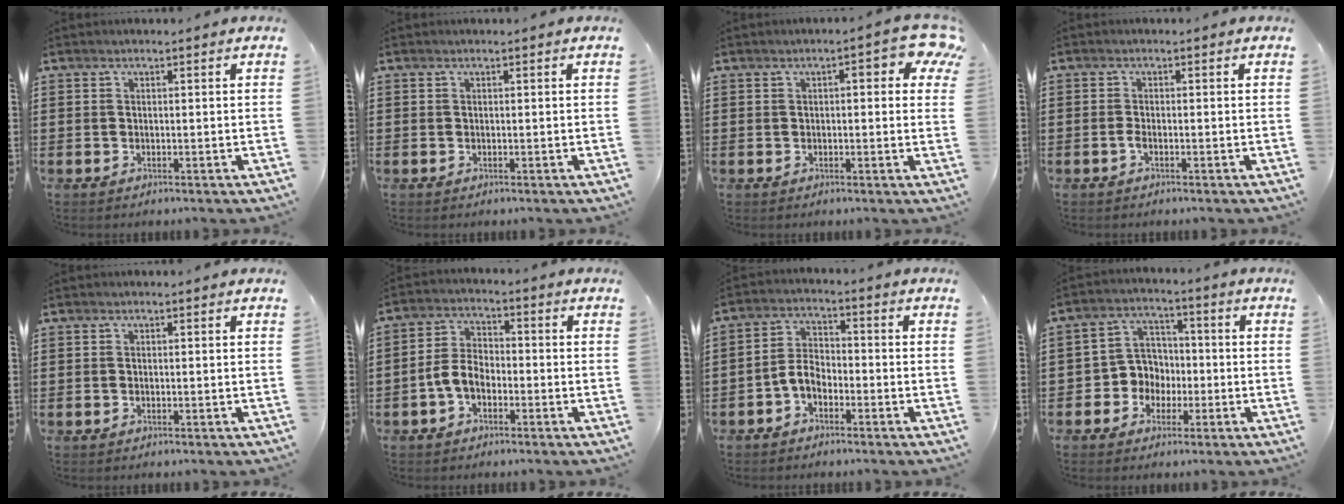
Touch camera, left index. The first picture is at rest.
{"total": 0.0}
{"total": 4.5, "force": [1.6, 1.2, 4.1], "torque": [-0.059, -0.002, 0.020]}
{"total": 0.8, "force": [-0.4, 0.1, 0.7], "torque": [-0.015, -0.001, -0.007]}
{"total": 0.0}
{"total": 4.6, "force": [-2.2, 2.8, 3.0], "torque": [-0.080, 0.005, -0.049]}
{"total": 4.1, "force": [-2.5, 2.3, 2.4], "torque": [-0.066, 0.003, -0.056]}
{"total": 5.7, "force": [-1.4, 5.4, 1.3], "torque": [-0.051, 0.009, -0.030]}